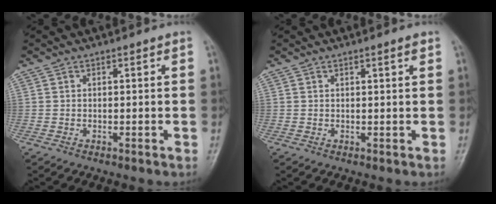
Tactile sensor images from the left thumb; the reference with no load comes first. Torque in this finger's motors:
{"motor_torque": [-0.13, 0.03, -0.12, -0.15, -0.03]}